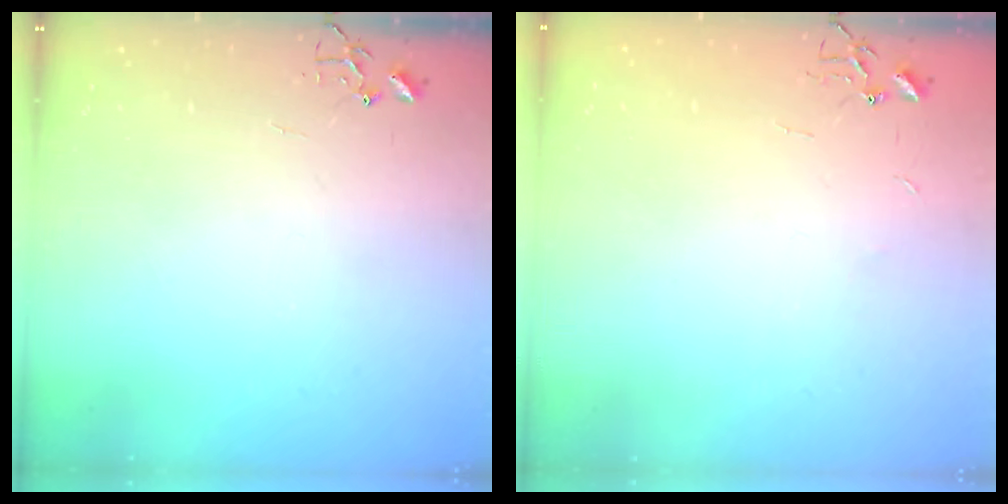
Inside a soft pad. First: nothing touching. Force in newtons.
{"total": 2.4, "press": 2.4, "slide": 0.3}